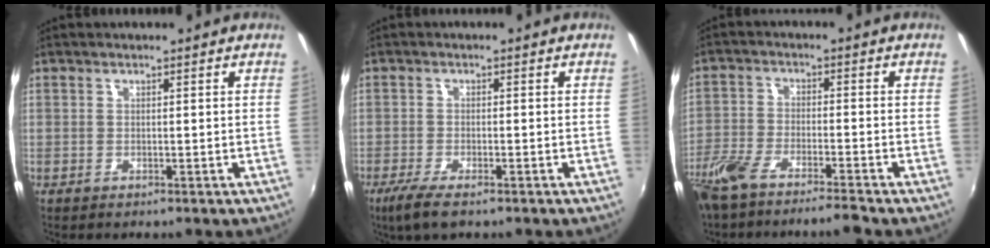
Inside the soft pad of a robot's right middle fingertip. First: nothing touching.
{"total": 5.5, "force": [-3.8, 1.2, 3.9], "torque": [-0.093, -0.019, -0.069]}
{"total": 8.9, "force": [-7.5, 0.8, 4.8], "torque": [-0.118, -0.021, -0.144]}